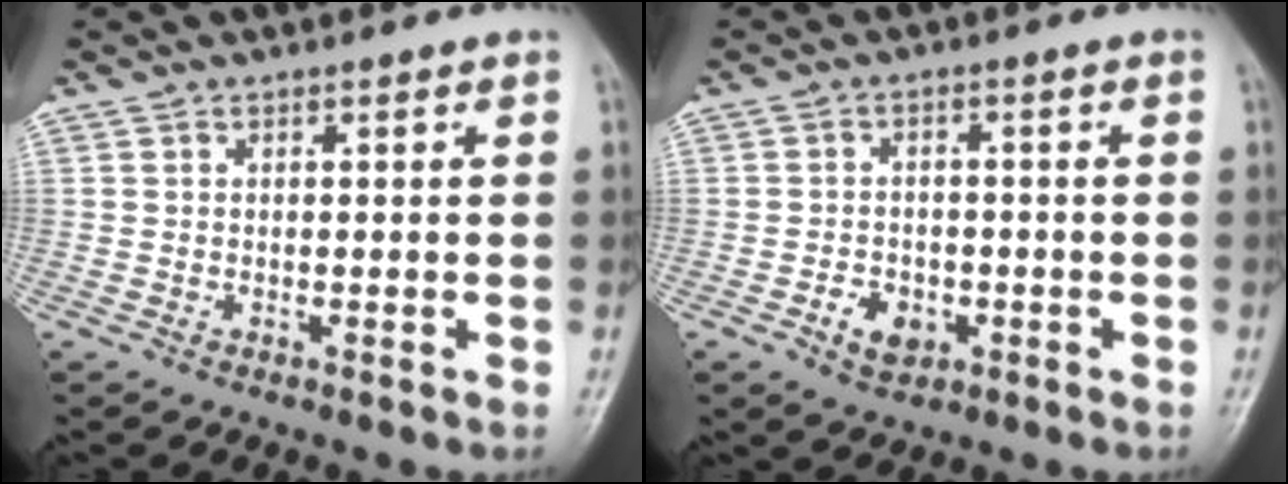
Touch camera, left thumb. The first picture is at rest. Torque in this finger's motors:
{"motor_torque": [-0.09, 0.22, 0.03, 0.15, 0.03]}